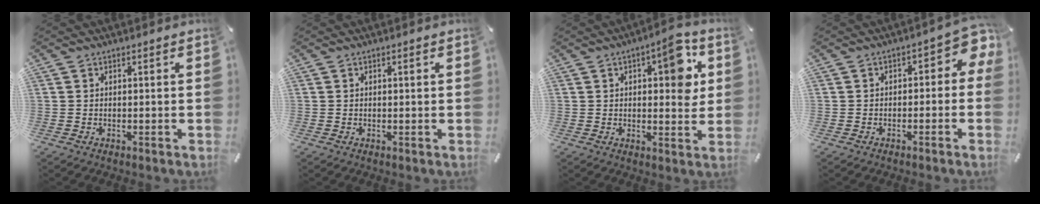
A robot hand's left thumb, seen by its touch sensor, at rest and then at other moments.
{"total": 0.5, "force": [0.1, 0.2, 0.5], "torque": [-0.010, 0.001, 0.000]}
{"total": 10.4, "force": [3.3, 4.6, 8.7], "torque": [-0.094, -0.017, 0.047]}
{"total": 4.9, "force": [0.0, 3.0, 3.9], "torque": [-0.053, -0.002, -0.010]}